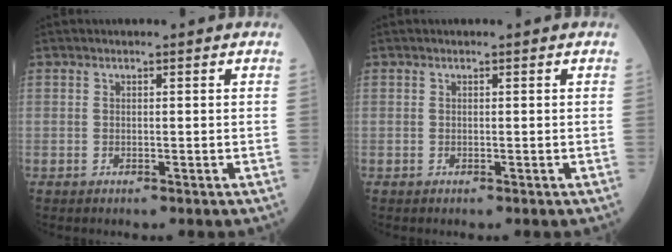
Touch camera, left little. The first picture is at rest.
{"total": 0.0}